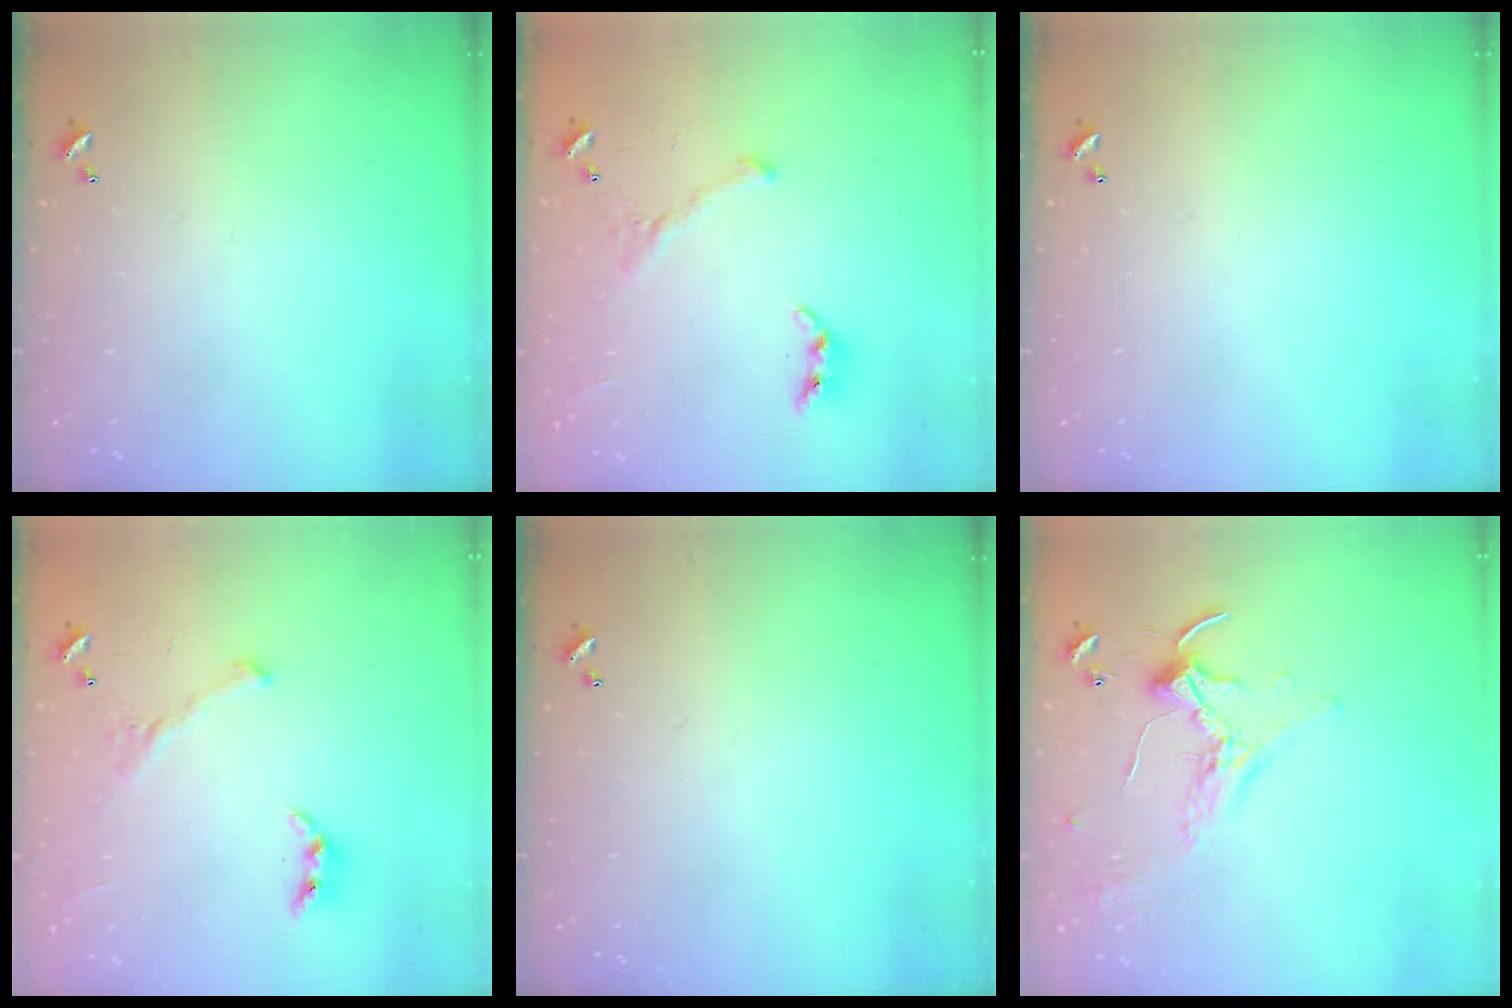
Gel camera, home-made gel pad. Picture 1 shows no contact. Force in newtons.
{"total": 2.0, "press": 2.0, "slide": 0.4}
{"total": 0.0}
{"total": 2.0, "press": 2.0, "slide": 0.4}
{"total": 0.0}
{"total": 0.9, "press": 0.8, "slide": 0.4}